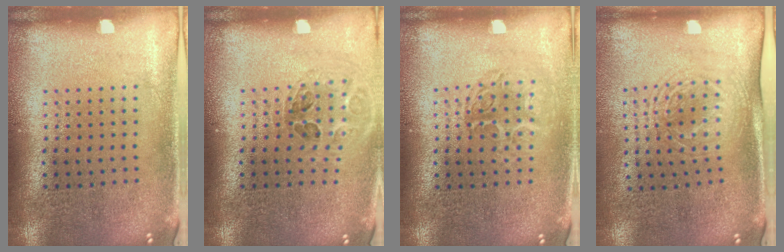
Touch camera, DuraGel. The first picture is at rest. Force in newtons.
{"total": 1.0, "press": 0.9, "slide": 0.1}
{"total": 1.1, "press": 1.0, "slide": 0.5}
{"total": 1.7, "press": 1.4, "slide": 1.0}